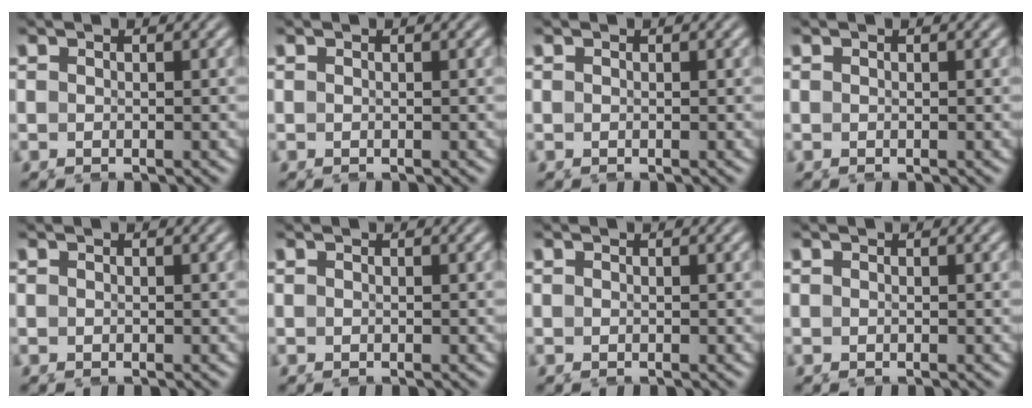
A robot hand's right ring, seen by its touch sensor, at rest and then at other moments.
{"total": 0.0}
{"total": 0.0}
{"total": 0.0}
{"total": 0.0}
{"total": 0.0}
{"total": 0.0}
{"total": 0.0}